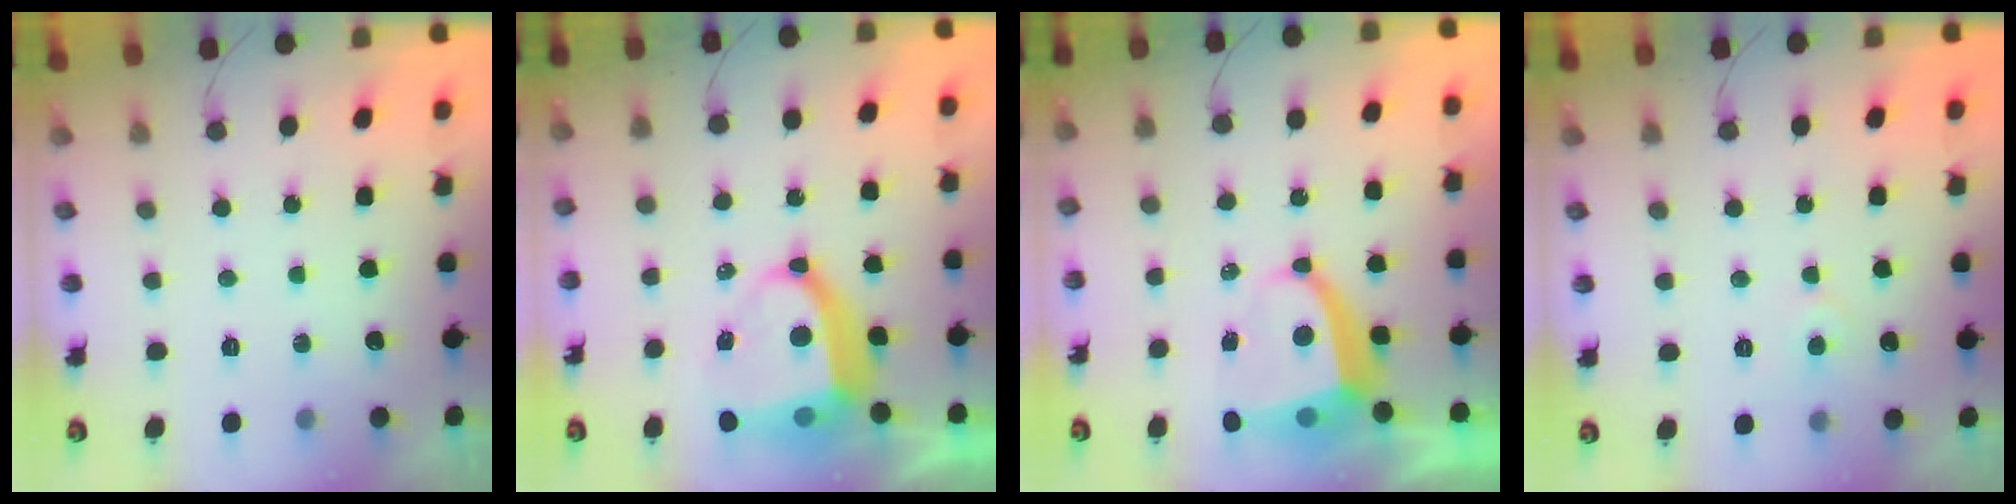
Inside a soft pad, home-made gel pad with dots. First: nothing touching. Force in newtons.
{"total": 10.2, "press": 10.2, "slide": 1.1}
{"total": 5.7, "press": 5.7, "slide": 0.4}
{"total": 3.5, "press": 3.4, "slide": 0.4}